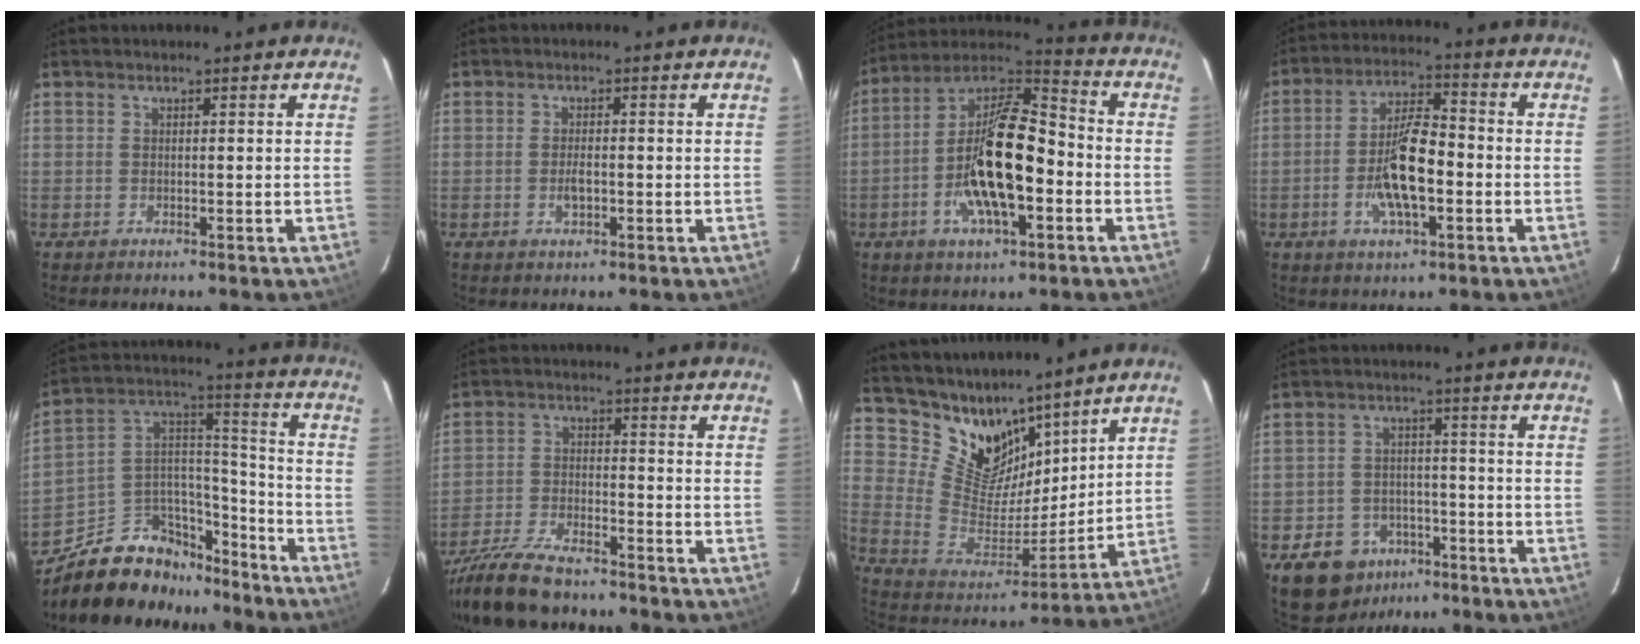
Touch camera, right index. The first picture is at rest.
{"total": 2.7, "force": [-0.9, 1.1, 2.3], "torque": [-0.045, 0.000, -0.014]}
{"total": 18.4, "force": [-4.7, 6.9, 16.4], "torque": [-0.320, 0.004, -0.096]}
{"total": 11.0, "force": [-3.1, 3.5, 9.9], "torque": [-0.196, 0.003, -0.057]}
{"total": 19.4, "force": [-14.0, 10.9, 8.1], "torque": [-0.172, 0.076, -0.207]}
{"total": 15.4, "force": [-12.8, 4.5, 7.2], "torque": [-0.169, -0.023, -0.233]}
{"total": 15.4, "force": [12.1, 8.1, 5.2], "torque": [-0.124, -0.005, 0.240]}
{"total": 12.1, "force": [-7.3, 8.7, 4.2], "torque": [-0.114, 0.016, -0.097]}